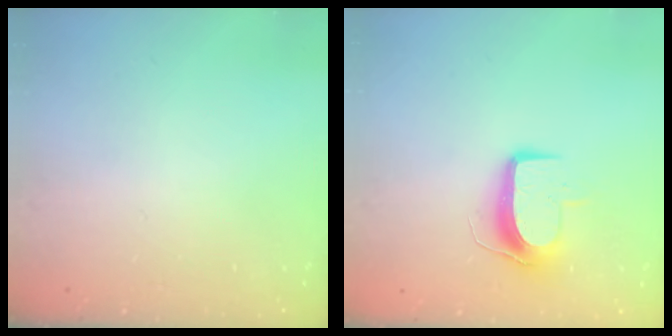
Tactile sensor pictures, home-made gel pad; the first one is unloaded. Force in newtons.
{"total": 9.2, "press": 9.2, "slide": 0.3}